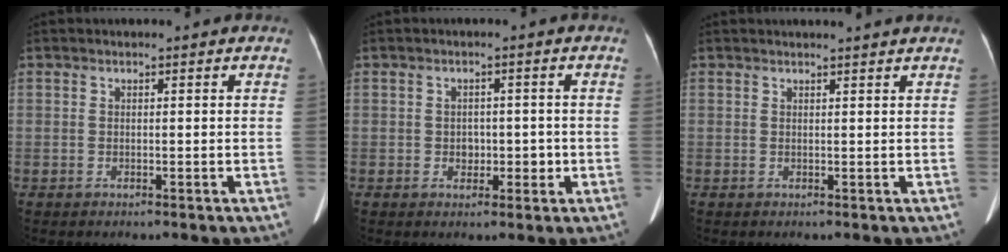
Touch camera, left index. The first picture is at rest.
{"total": 2.9, "force": [-0.8, 2.1, 1.8], "torque": [-0.021, 0.007, -0.005]}
{"total": 3.6, "force": [3.4, -0.5, 1.2], "torque": [-0.015, 0.011, 0.037]}